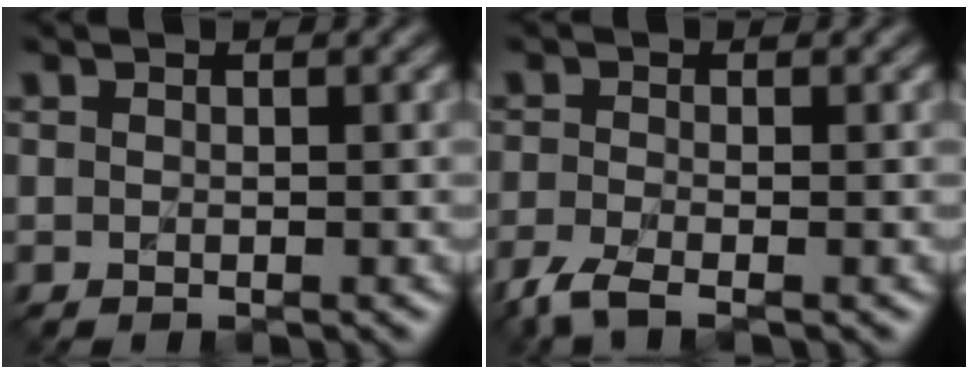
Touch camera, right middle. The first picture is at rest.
{"total": 2.6, "force": [-2.2, 0.4, 1.5], "torque": [-0.043, -0.007, -0.055]}